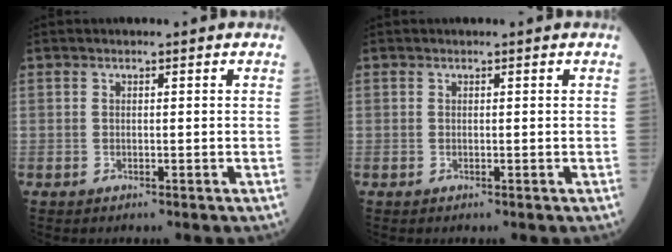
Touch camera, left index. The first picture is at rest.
{"total": 0.0}